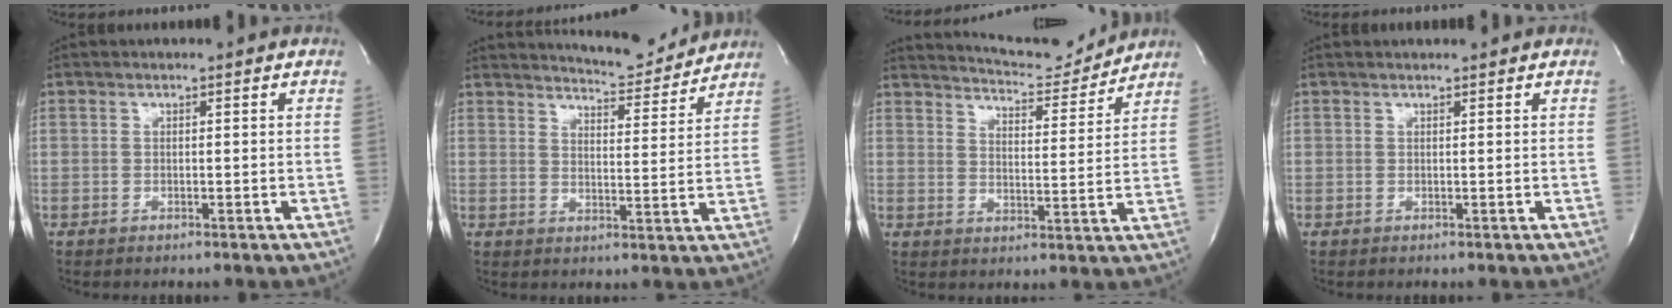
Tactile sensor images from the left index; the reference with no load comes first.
{"total": 9.4, "force": [9.2, 0.8, 1.5], "torque": [-0.026, -0.013, 0.125]}
{"total": 10.6, "force": [10.3, 0.8, 2.1], "torque": [-0.037, -0.006, 0.147]}
{"total": 1.9, "force": [1.8, 0.1, 0.7], "torque": [-0.008, 0.017, 0.024]}